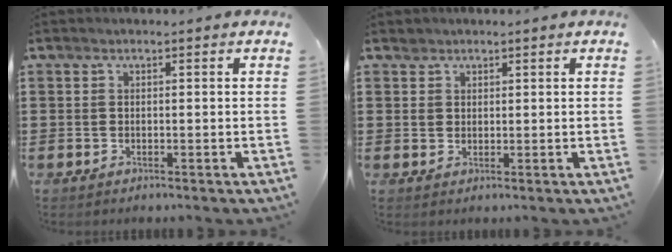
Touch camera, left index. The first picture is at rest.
{"total": 1.6, "force": [1.1, 1.2, 0.0], "torque": [-0.005, 0.004, 0.022]}